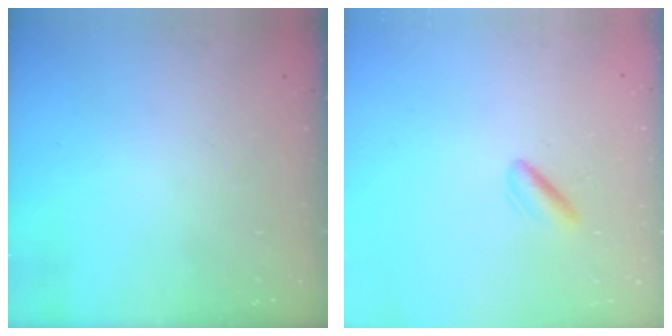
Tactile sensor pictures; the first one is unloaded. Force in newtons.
{"total": 2.1, "press": 1.9, "slide": 1.0}